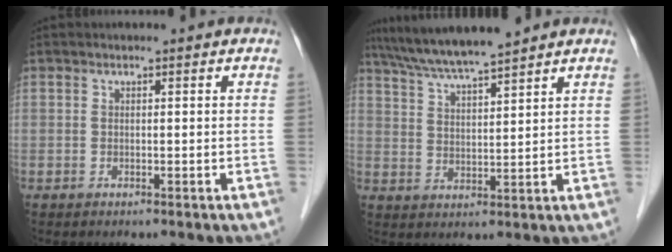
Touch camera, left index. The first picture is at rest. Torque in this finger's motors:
{"motor_torque": [0.23, -0.39, 0.39, 0.08]}